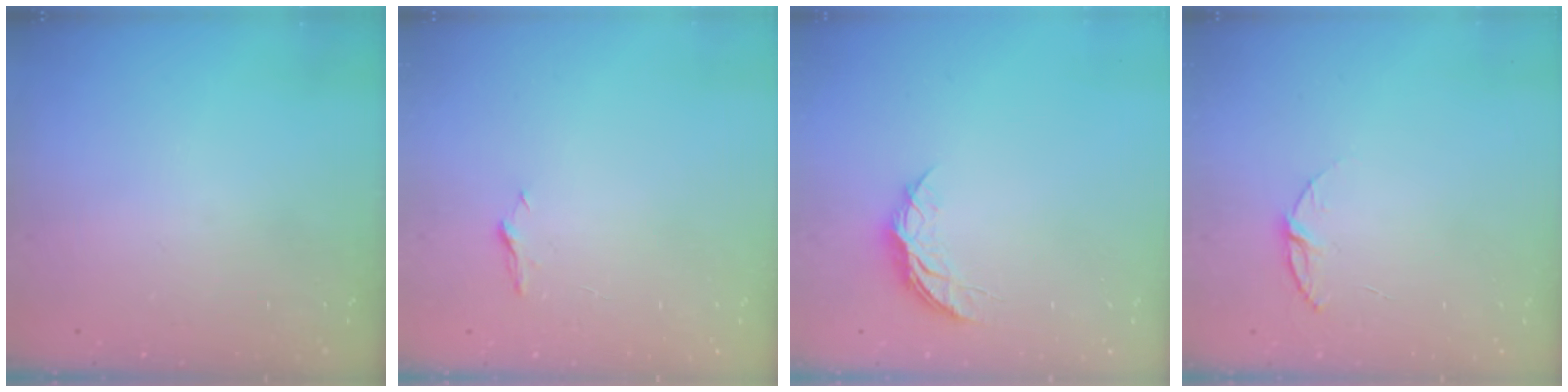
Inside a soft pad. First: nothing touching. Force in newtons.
{"total": 3.7, "press": 3.7, "slide": 0.5}
{"total": 5.2, "press": 5.1, "slide": 0.5}
{"total": 5.9, "press": 5.8, "slide": 0.6}